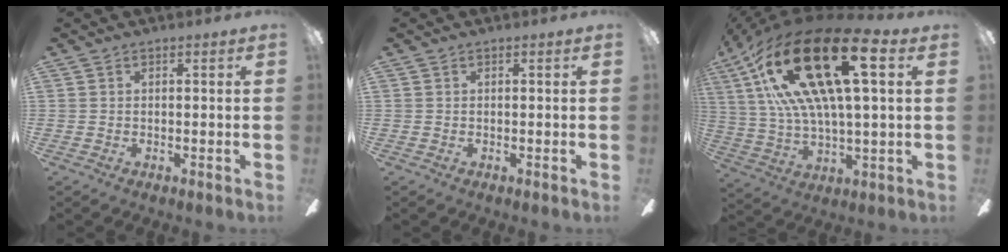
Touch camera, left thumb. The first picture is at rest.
{"total": 0.0}
{"total": 31.2, "force": [11.6, 12.3, 26.2], "torque": [-0.509, -0.048, 0.187]}